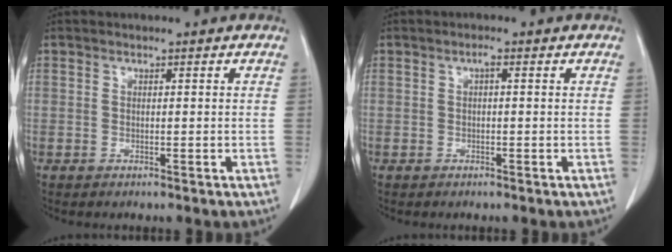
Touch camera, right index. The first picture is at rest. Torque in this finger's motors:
{"motor_torque": [0.09, -0.04, 0.09, 0.02]}